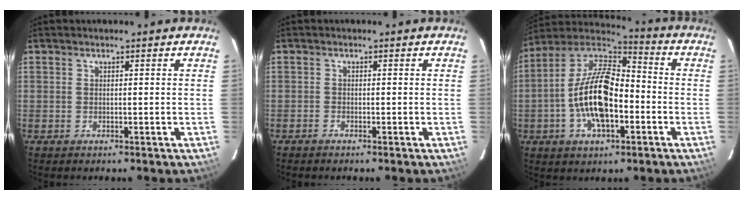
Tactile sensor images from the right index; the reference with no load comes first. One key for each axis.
{"total": 0.6, "fx": -0.6, "fy": 0.2, "fz": 0.0, "tx": -0.004, "ty": 0.001, "tz": -0.013}
{"total": 16.7, "fx": -4.1, "fy": 7.9, "fz": 14.1, "tx": -0.282, "ty": 0.006, "tz": -0.080}